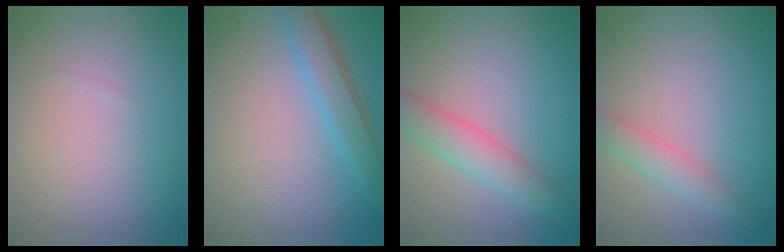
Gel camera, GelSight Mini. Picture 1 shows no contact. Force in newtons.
{"total": 3.0, "press": 3.0, "slide": 0.0}
{"total": 3.7, "press": 3.7, "slide": 0.3}
{"total": 2.3, "press": 2.3, "slide": 0.0}